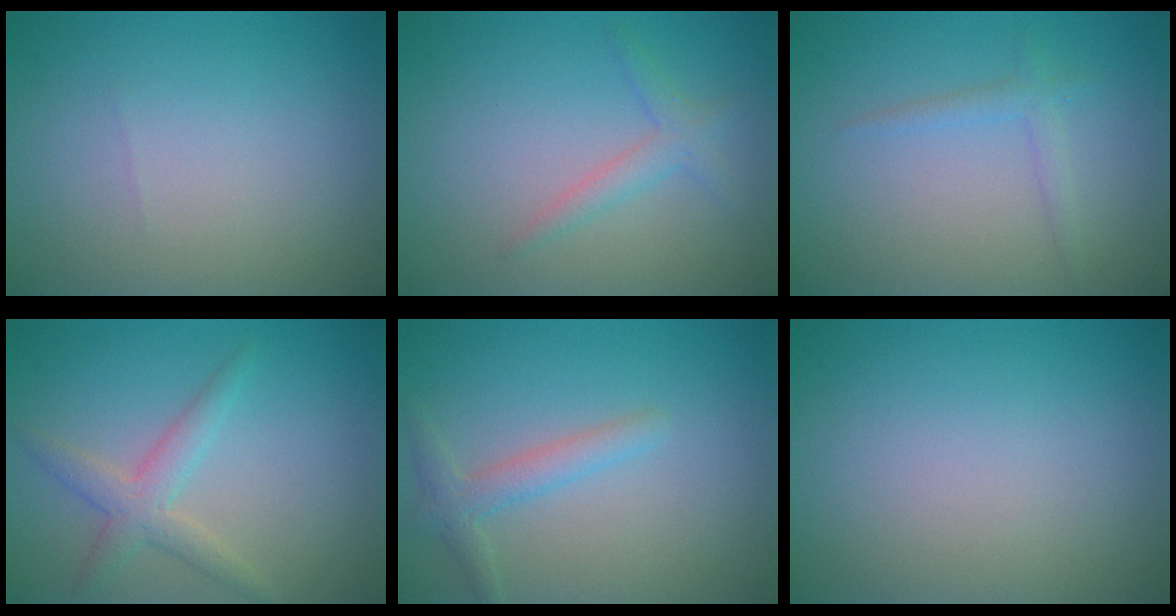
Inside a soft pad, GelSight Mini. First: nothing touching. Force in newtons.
{"total": 1.8, "press": 1.8, "slide": 0.1}
{"total": 1.4, "press": 1.4, "slide": 0.1}
{"total": 2.7, "press": 2.7, "slide": 0.0}
{"total": 2.2, "press": 2.2, "slide": 0.2}
{"total": 0.0}